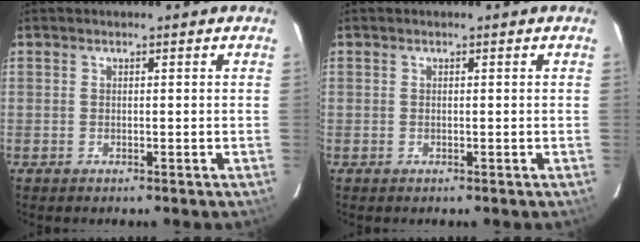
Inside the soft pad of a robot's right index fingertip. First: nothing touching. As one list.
[{"total": 0.0}]